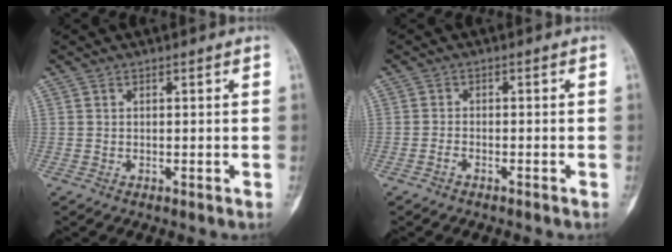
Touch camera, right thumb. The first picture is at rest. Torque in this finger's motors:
{"motor_torque": [-0.33, -0.01, -0.08, -0.16, -0.05]}